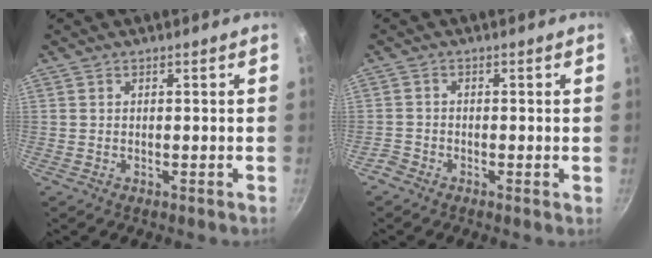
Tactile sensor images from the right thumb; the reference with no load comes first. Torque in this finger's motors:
{"motor_torque": [0.60, -0.26, -0.26, -0.08, -0.01]}